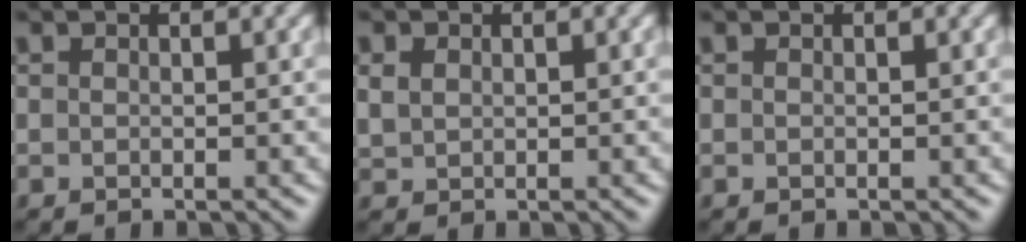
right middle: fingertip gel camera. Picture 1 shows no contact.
{"total": 1.6, "force": [0.6, 1.2, 0.8], "torque": [-0.019, 0.002, 0.015]}
{"total": 0.0}